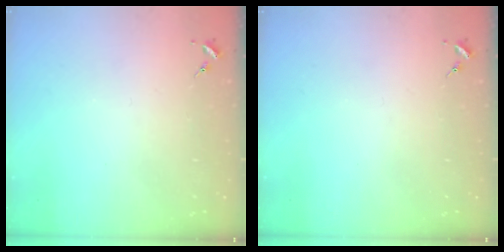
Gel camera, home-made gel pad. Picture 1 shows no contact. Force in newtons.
{"total": 0.0}